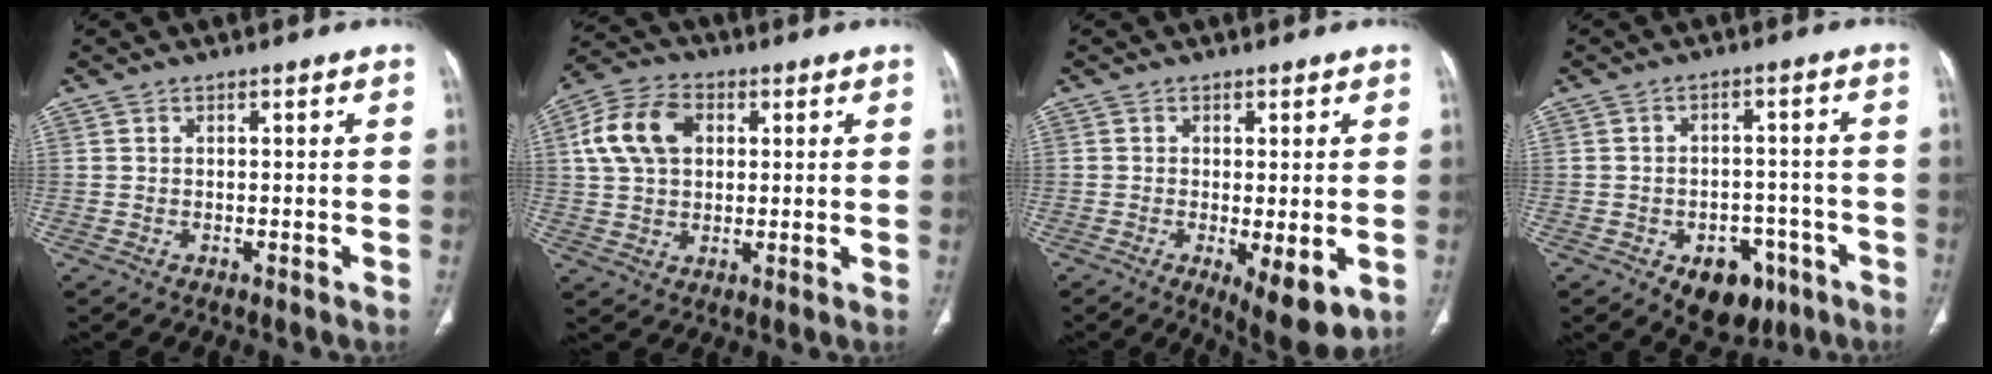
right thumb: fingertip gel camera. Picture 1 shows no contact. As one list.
[{"total": 11.5, "force": [2.8, 8.0, 7.7], "torque": [-0.138, 0.015, 0.046]}, {"total": 8.1, "force": [-2.1, 2.8, 7.3], "torque": [-0.109, -0.023, -0.027]}, {"total": 10.1, "force": [-5.1, 6.6, 5.6], "torque": [-0.041, 0.031, -0.061]}]